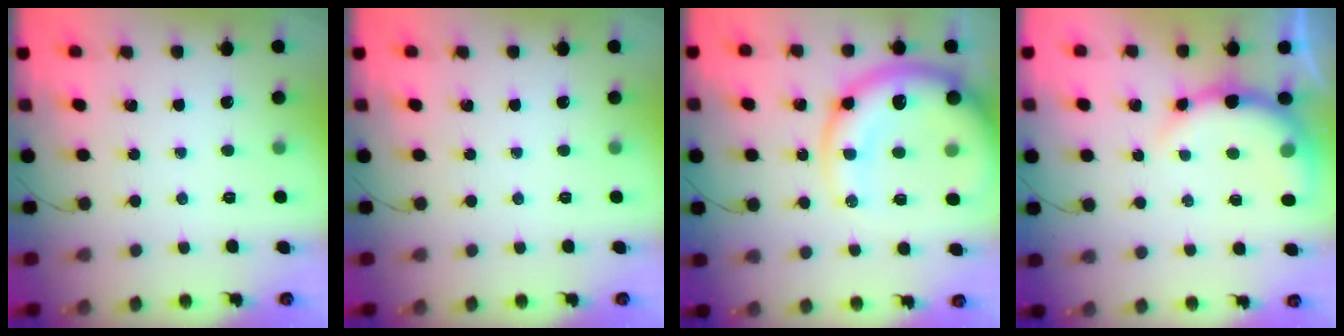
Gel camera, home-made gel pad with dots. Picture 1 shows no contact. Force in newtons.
{"total": 0.0}
{"total": 19.5, "press": 18.9, "slide": 4.5}
{"total": 8.8, "press": 8.6, "slide": 1.9}